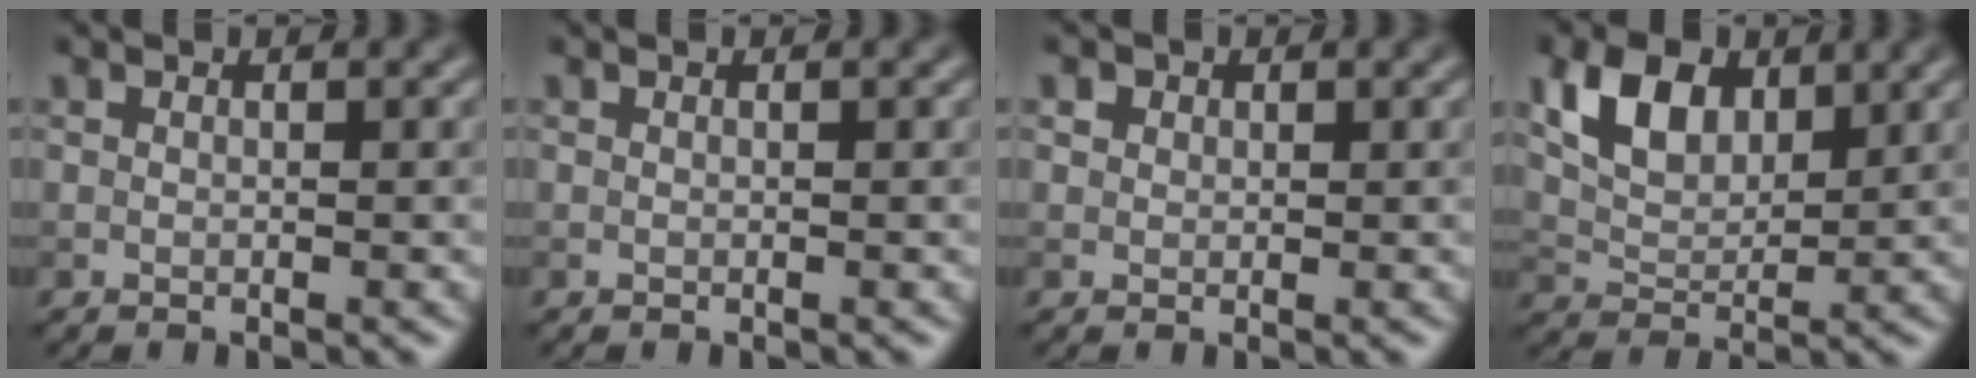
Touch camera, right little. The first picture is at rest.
{"total": 0.0}
{"total": 1.5, "force": [0.8, 1.1, 0.5], "torque": [-0.008, 0.000, 0.006]}
{"total": 5.6, "force": [2.7, 3.5, 3.3], "torque": [-0.070, -0.001, 0.051]}